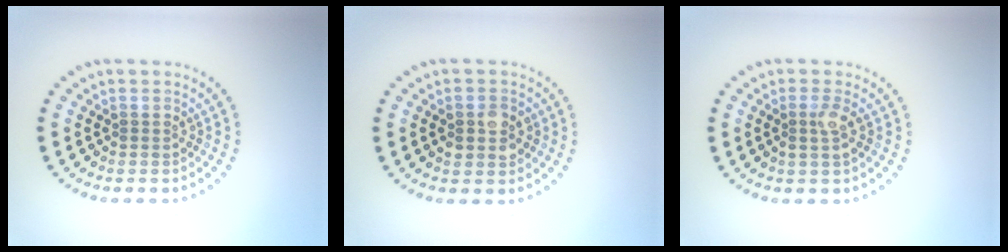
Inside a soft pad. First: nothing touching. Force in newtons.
{"total": 2.6, "press": 2.6, "slide": 0.2}
{"total": 1.6, "press": 1.4, "slide": 0.9}